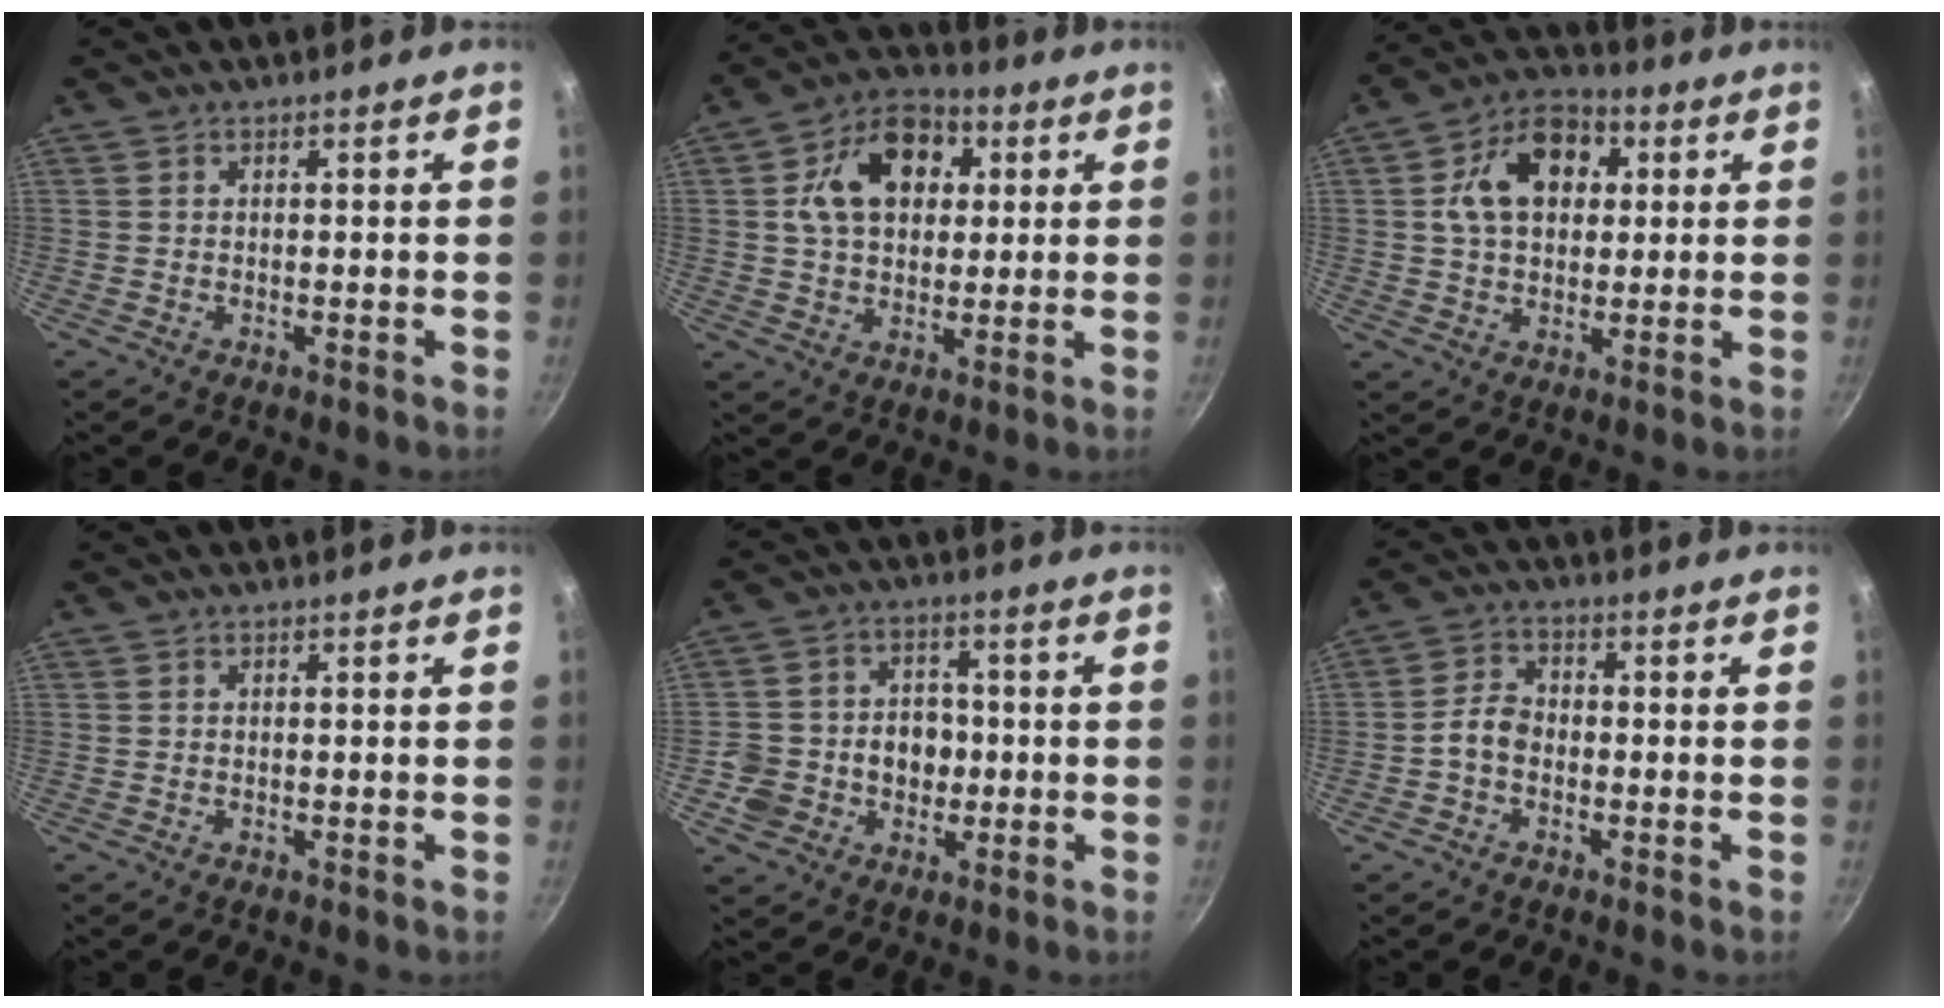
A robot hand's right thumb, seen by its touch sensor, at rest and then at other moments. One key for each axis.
{"total": 14.0, "fx": 3.4, "fy": 10.1, "fz": 9.1, "tx": -0.121, "ty": 0.013, "tz": 0.041}
{"total": 13.4, "fx": 3.1, "fy": 9.7, "fz": 8.8, "tx": -0.116, "ty": 0.014, "tz": 0.036}
{"total": 0.0}
{"total": 10.0, "fx": -1.8, "fy": 8.9, "fz": 4.2, "tx": -0.042, "ty": 0.028, "tz": -0.033}
{"total": 4.3, "fx": -1.4, "fy": 3.1, "fz": 2.7, "tx": -0.040, "ty": 0.026, "tz": -0.037}